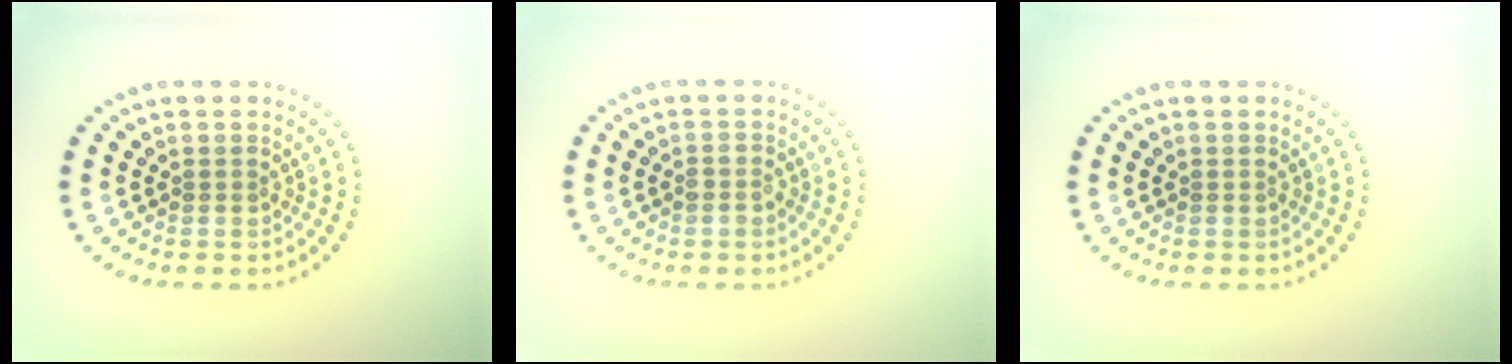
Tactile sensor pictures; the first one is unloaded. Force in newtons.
{"total": 1.0, "press": 0.9, "slide": 0.5}
{"total": 0.0}